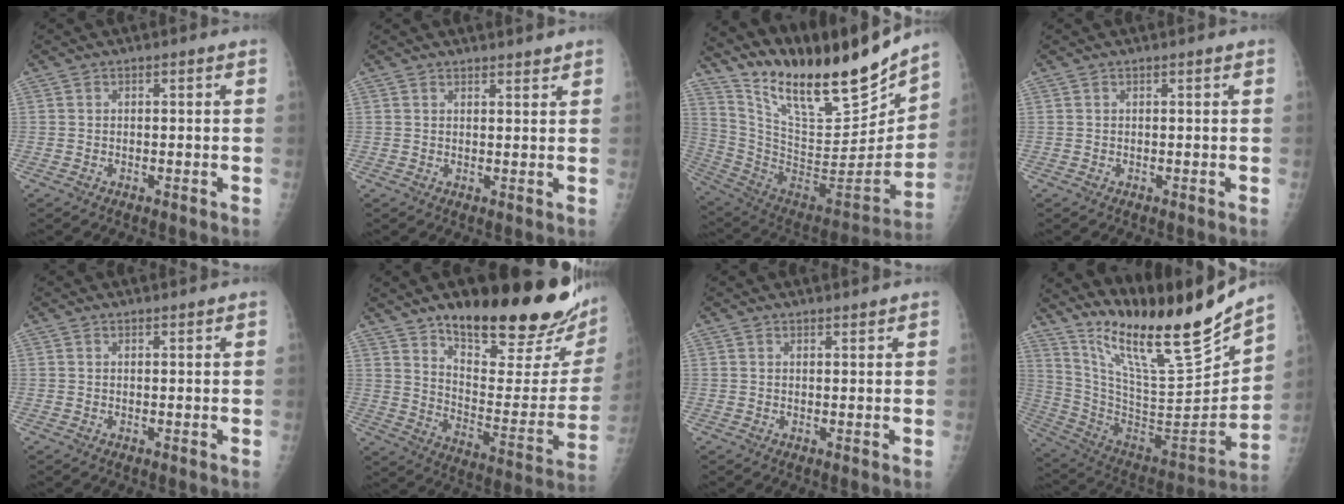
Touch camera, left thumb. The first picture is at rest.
{"total": 2.0, "force": [1.8, 0.5, 0.5], "torque": [0.003, -0.012, 0.027]}
{"total": 26.6, "force": [20.6, 6.9, 15.4], "torque": [-0.216, -0.100, 0.352]}
{"total": 0.0}
{"total": 0.6, "force": [0.6, 0.0, 0.1], "torque": [-0.003, -0.005, 0.010]}
{"total": 27.2, "force": [20.2, 7.3, 16.8], "torque": [-0.204, -0.118, 0.297]}
{"total": 1.1, "force": [1.1, 0.2, 0.3], "torque": [0.001, -0.009, 0.018]}
{"total": 24.5, "force": [19.3, 3.8, 14.6], "torque": [-0.214, -0.107, 0.340]}